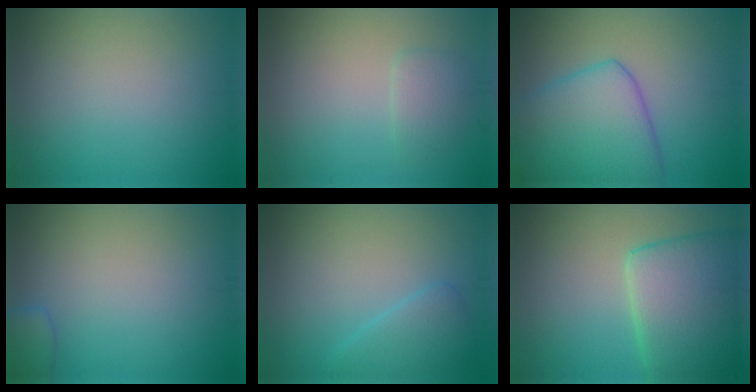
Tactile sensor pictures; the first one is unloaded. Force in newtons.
{"total": 1.7, "press": 1.6, "slide": 0.2}
{"total": 8.1, "press": 8.0, "slide": 0.5}
{"total": 1.9, "press": 1.9, "slide": 0.2}
{"total": 2.6, "press": 2.6, "slide": 0.1}
{"total": 8.9, "press": 8.9, "slide": 0.5}